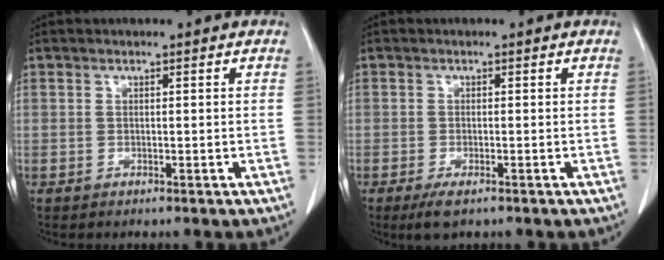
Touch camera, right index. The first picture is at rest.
{"total": 2.8, "force": [-1.8, 0.7, 2.1], "torque": [-0.042, -0.006, -0.028]}